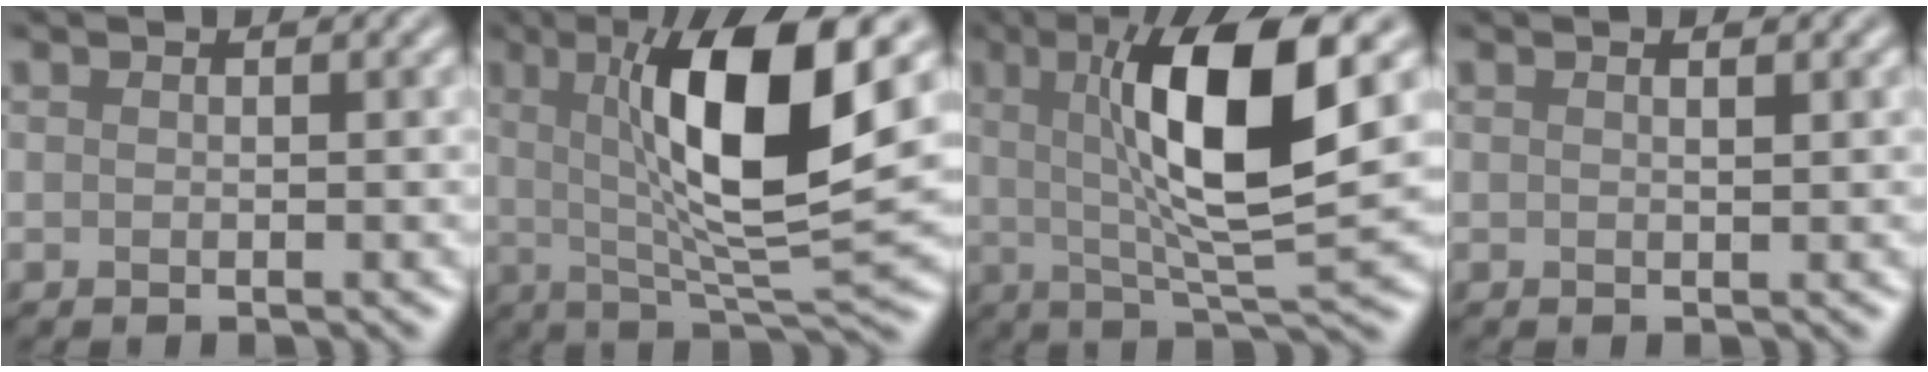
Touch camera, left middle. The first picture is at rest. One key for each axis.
{"total": 11.8, "fx": 2.6, "fy": 2.7, "fz": 11.2, "tx": -0.169, "ty": -0.003, "tz": 0.048}
{"total": 10.5, "fx": 2.3, "fy": 2.3, "fz": 10.0, "tx": -0.157, "ty": -0.004, "tz": 0.044}
{"total": 0.8, "fx": 0.5, "fy": 0.2, "fz": 0.6, "tx": -0.005, "ty": 0.002, "tz": 0.005}